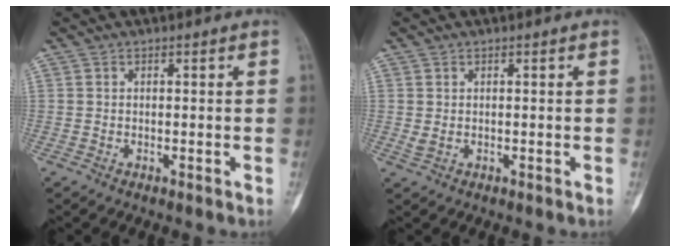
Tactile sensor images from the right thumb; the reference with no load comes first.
{"total": 1.0, "force": [0.1, 0.6, 0.8], "torque": [-0.016, 0.003, 0.008]}